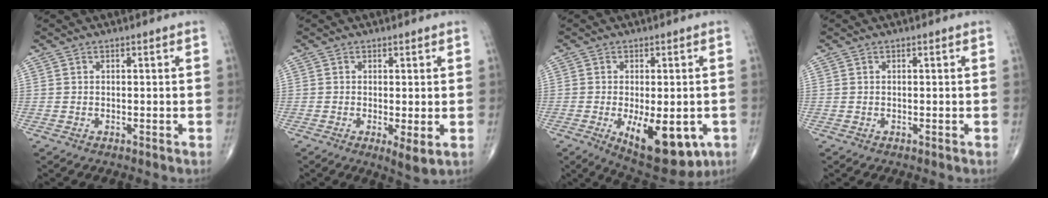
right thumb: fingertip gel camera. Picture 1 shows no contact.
{"total": 3.6, "force": [-0.6, 0.9, 3.5], "torque": [-0.058, -0.014, -0.011]}
{"total": 14.1, "force": [-4.6, 6.5, 11.6], "torque": [-0.152, -0.012, -0.049]}
{"total": 0.0}